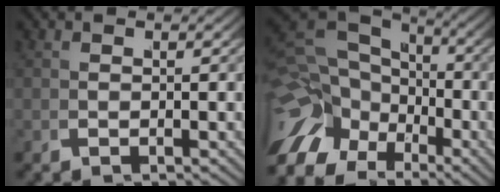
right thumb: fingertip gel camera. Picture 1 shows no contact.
{"total": 11.4, "force": [-0.4, 8.1, 8.0], "torque": [-0.139, -0.024, 0.005]}